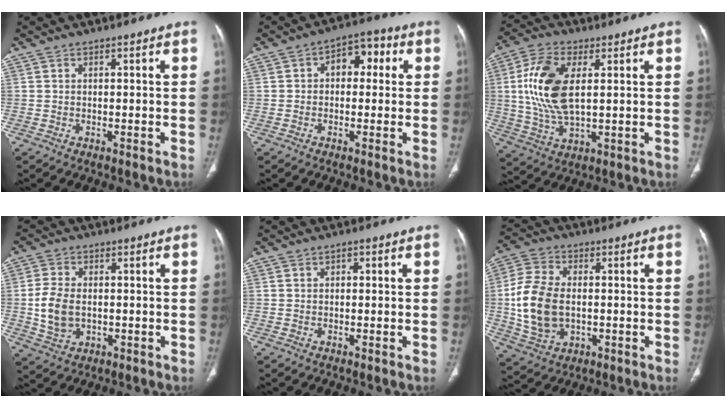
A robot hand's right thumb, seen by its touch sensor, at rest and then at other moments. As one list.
[{"total": 6.9, "force": [1.1, 4.6, 5.0], "torque": [-0.038, 0.025, 0.006]}, {"total": 13.8, "force": [2.3, 7.0, 11.7], "torque": [-0.248, -0.002, 0.046]}, {"total": 7.8, "force": [-0.5, 5.2, 5.7], "torque": [-0.116, 0.001, -0.004]}, {"total": 1.0, "force": [0.3, 0.7, 0.6], "torque": [-0.007, 0.003, 0.002]}, {"total": 13.8, "force": [-0.7, 9.2, 10.3], "torque": [-0.204, 0.006, -0.007]}]